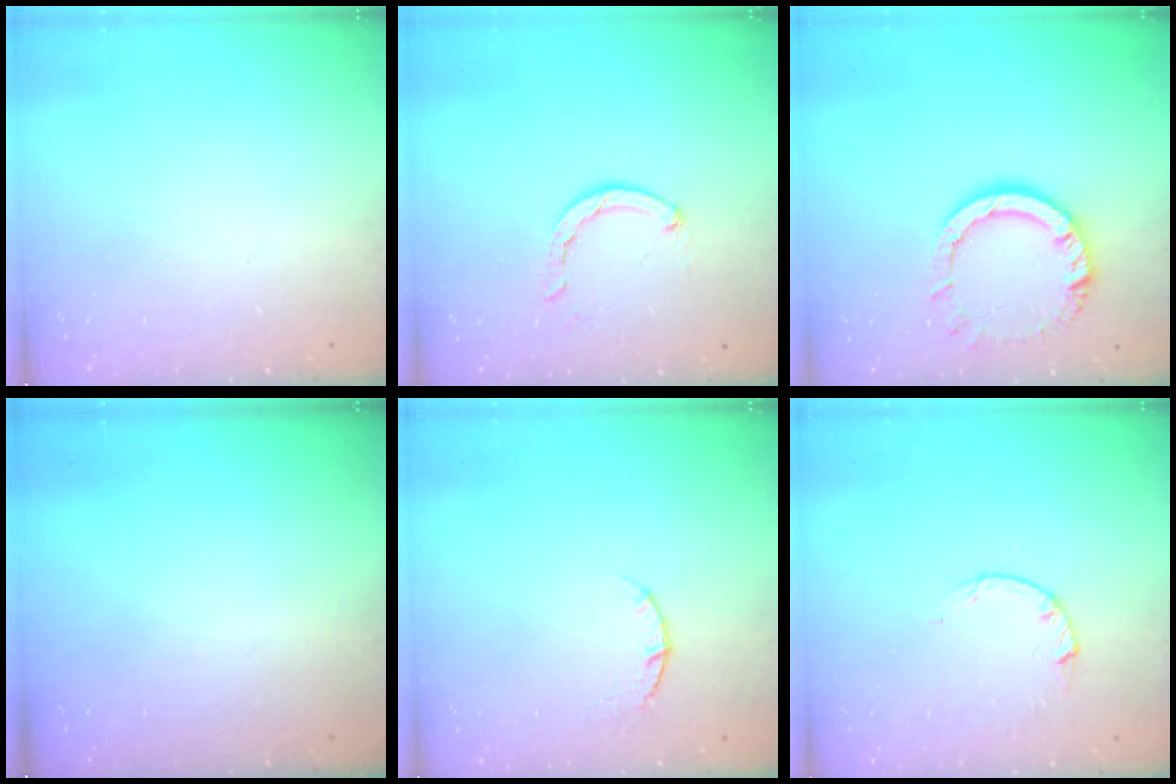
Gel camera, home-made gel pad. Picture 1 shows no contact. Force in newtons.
{"total": 2.4, "press": 2.3, "slide": 0.4}
{"total": 11.3, "press": 11.2, "slide": 1.3}
{"total": 0.0}
{"total": 3.8, "press": 3.8, "slide": 0.5}
{"total": 2.2, "press": 2.1, "slide": 0.4}